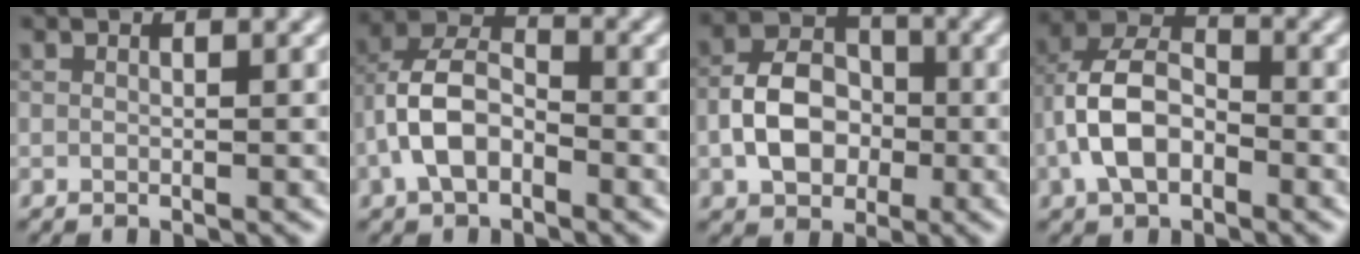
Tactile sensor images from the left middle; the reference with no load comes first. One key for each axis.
{"total": 5.4, "fx": -2.1, "fy": 3.0, "fz": 3.9, "tx": -0.075, "ty": 0.014, "tz": -0.044}
{"total": 5.5, "fx": -1.3, "fy": 4.0, "fz": 3.6, "tx": -0.059, "ty": 0.005, "tz": -0.024}
{"total": 6.0, "fx": -2.0, "fy": 3.5, "fz": 4.4, "tx": -0.088, "ty": 0.013, "tz": -0.042}